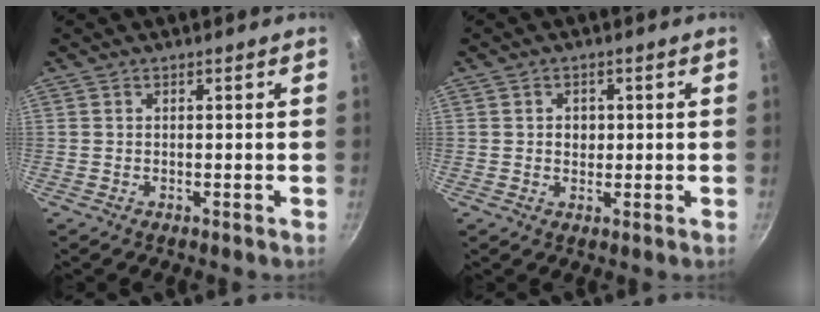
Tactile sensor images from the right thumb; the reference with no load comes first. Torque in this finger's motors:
{"motor_torque": [-0.03, -0.01, 0.35, 0.35, -0.01]}